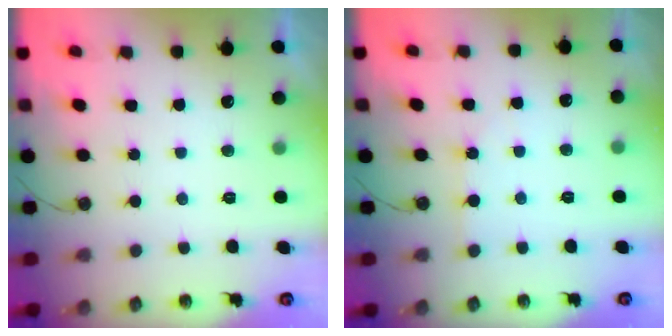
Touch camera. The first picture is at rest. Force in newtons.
{"total": 3.4, "press": 3.3, "slide": 0.5}